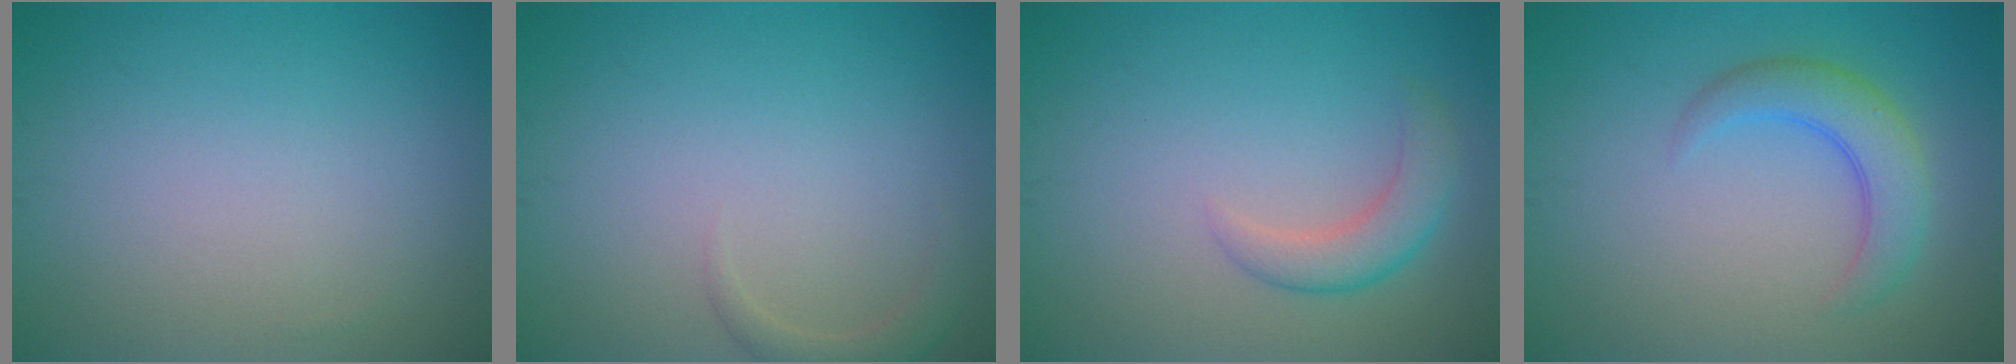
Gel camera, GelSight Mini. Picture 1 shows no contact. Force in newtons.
{"total": 1.5, "press": 1.5, "slide": 0.2}
{"total": 2.7, "press": 2.7, "slide": 0.2}
{"total": 3.7, "press": 3.7, "slide": 0.1}